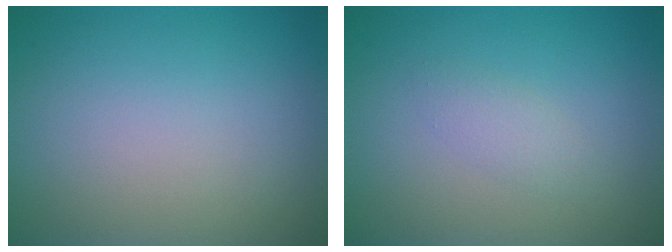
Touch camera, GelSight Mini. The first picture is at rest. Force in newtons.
{"total": 1.3, "press": 1.3, "slide": 0.1}